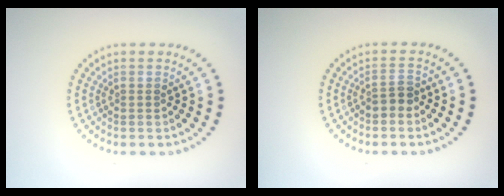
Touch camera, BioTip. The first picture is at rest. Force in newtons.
{"total": 1.7, "press": 1.5, "slide": 0.7}